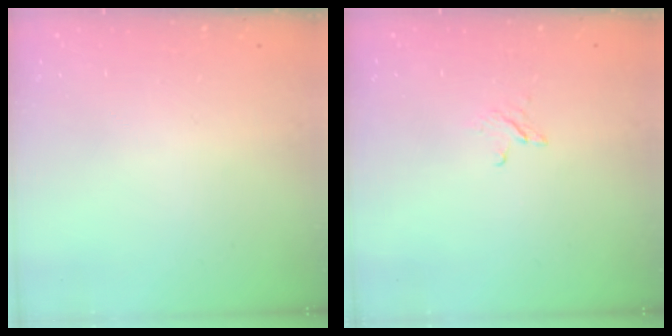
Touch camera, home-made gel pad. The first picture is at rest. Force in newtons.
{"total": 2.5, "press": 2.5, "slide": 0.3}